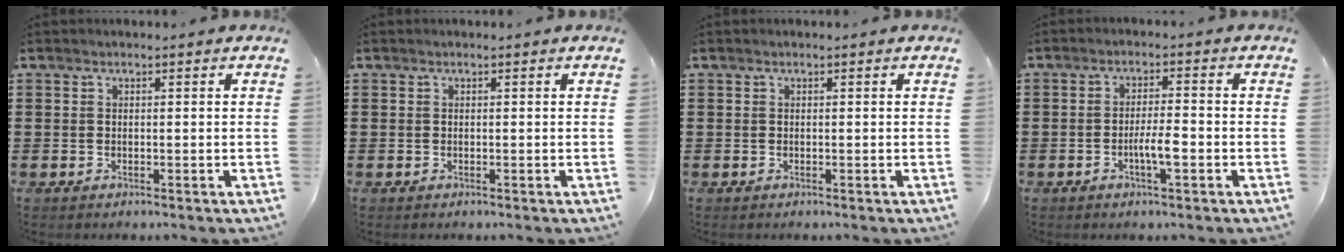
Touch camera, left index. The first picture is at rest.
{"total": 0.0}
{"total": 0.0}
{"total": 4.1, "force": [-1.3, 0.7, 3.8], "torque": [-0.073, 0.000, -0.026]}